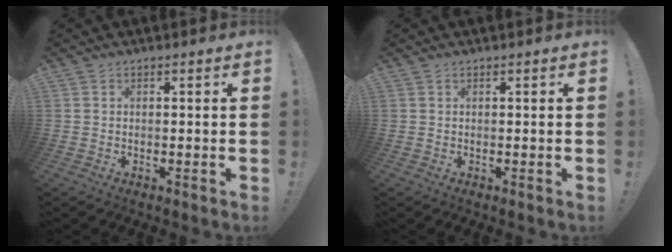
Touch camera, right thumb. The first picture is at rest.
{"total": 0.0}